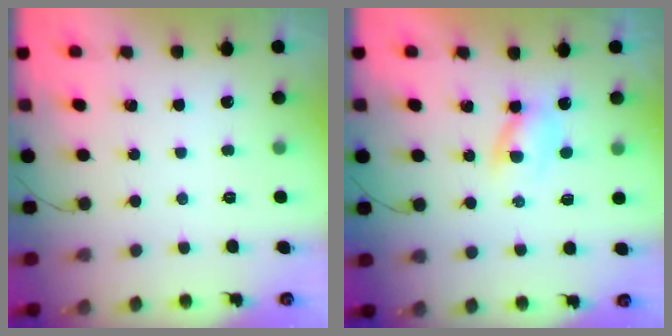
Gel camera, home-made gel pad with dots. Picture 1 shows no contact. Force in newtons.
{"total": 2.6, "press": 2.3, "slide": 1.2}